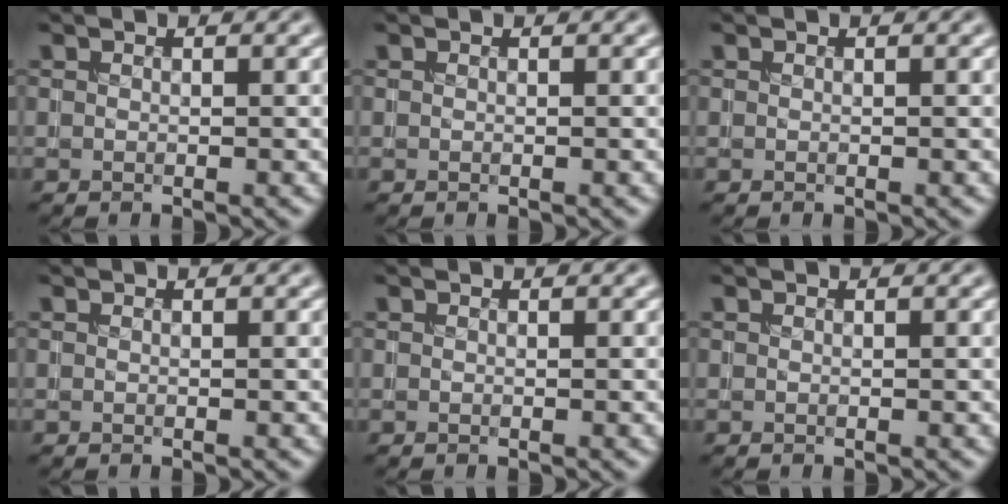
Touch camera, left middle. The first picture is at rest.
{"total": 0.0}
{"total": 0.0}
{"total": 0.0}
{"total": 0.0}
{"total": 0.0}